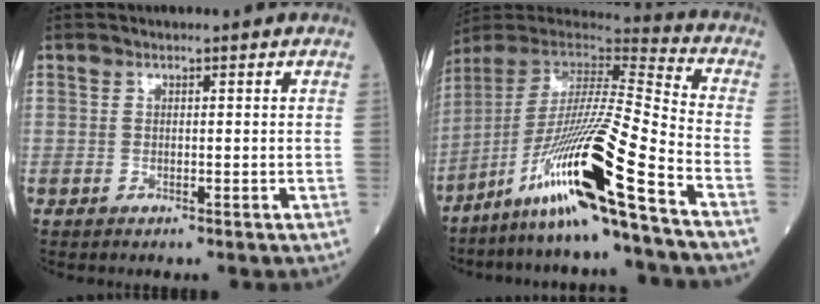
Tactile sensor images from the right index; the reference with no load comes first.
{"total": 20.8, "force": [-12.4, -1.4, 16.7], "torque": [-0.336, -0.033, -0.233]}